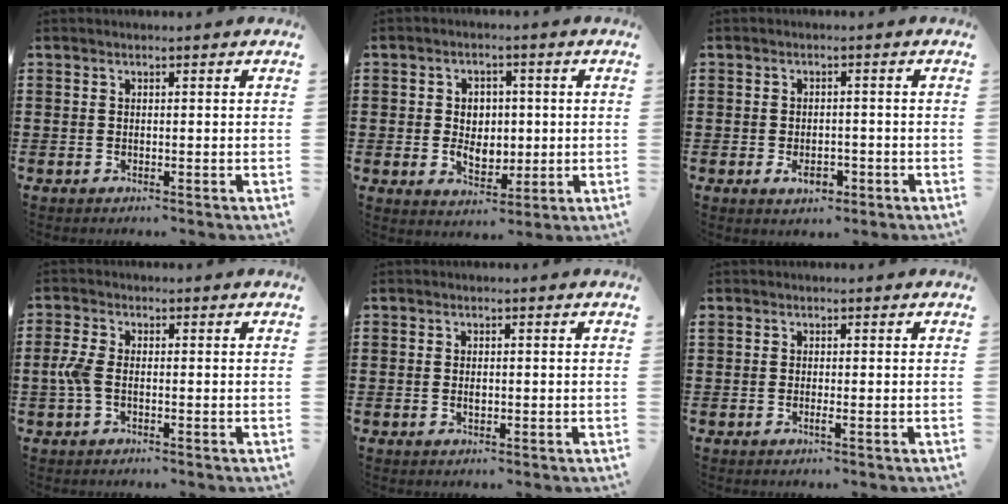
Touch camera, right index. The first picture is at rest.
{"total": 4.8, "force": [-0.1, 3.9, 2.7], "torque": [-0.045, 0.006, -0.007]}
{"total": 3.1, "force": [-1.5, 1.6, 2.2], "torque": [-0.048, -0.002, -0.029]}
{"total": 3.4, "force": [-0.8, 1.6, 2.9], "torque": [-0.083, -0.006, -0.022]}
{"total": 1.1, "force": [-0.1, 0.4, 1.0], "torque": [-0.020, -0.001, -0.001]}
{"total": 0.9, "force": [-0.3, -0.2, 0.8], "torque": [-0.016, -0.008, -0.004]}